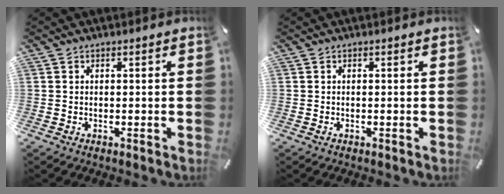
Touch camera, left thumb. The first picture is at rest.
{"total": 0.0}